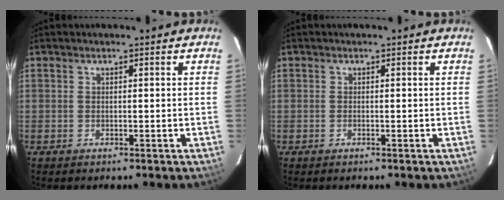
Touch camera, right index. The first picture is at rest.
{"total": 0.0}